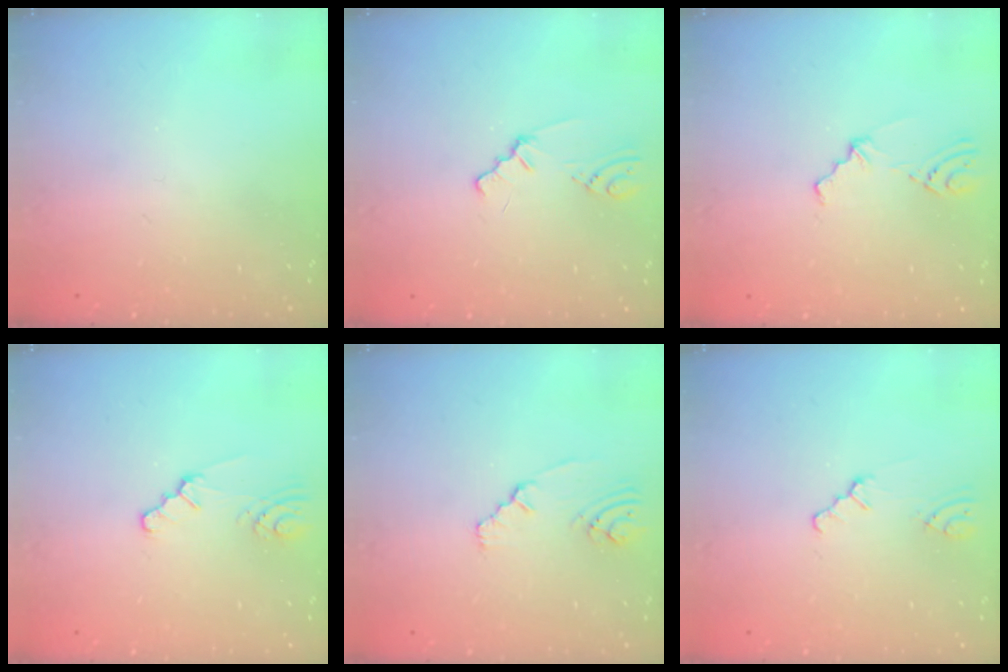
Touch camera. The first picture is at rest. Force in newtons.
{"total": 0.8, "press": 0.8, "slide": 0.2}
{"total": 2.3, "press": 1.2, "slide": 1.9}
{"total": 2.2, "press": 2.2, "slide": 0.4}
{"total": 2.7, "press": 2.6, "slide": 0.4}
{"total": 0.9, "press": 0.8, "slide": 0.2}